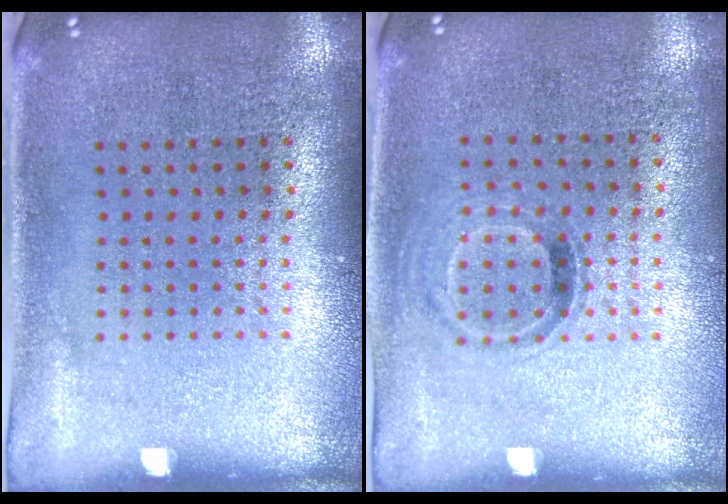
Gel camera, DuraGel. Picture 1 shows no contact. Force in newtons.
{"total": 0.9, "press": 0.7, "slide": 0.5}